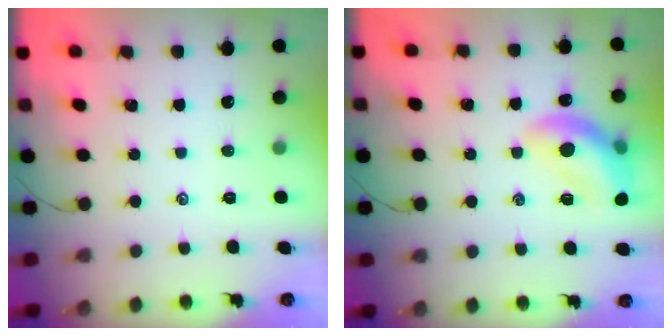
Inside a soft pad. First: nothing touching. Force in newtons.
{"total": 14.8, "press": 14.6, "slide": 2.2}